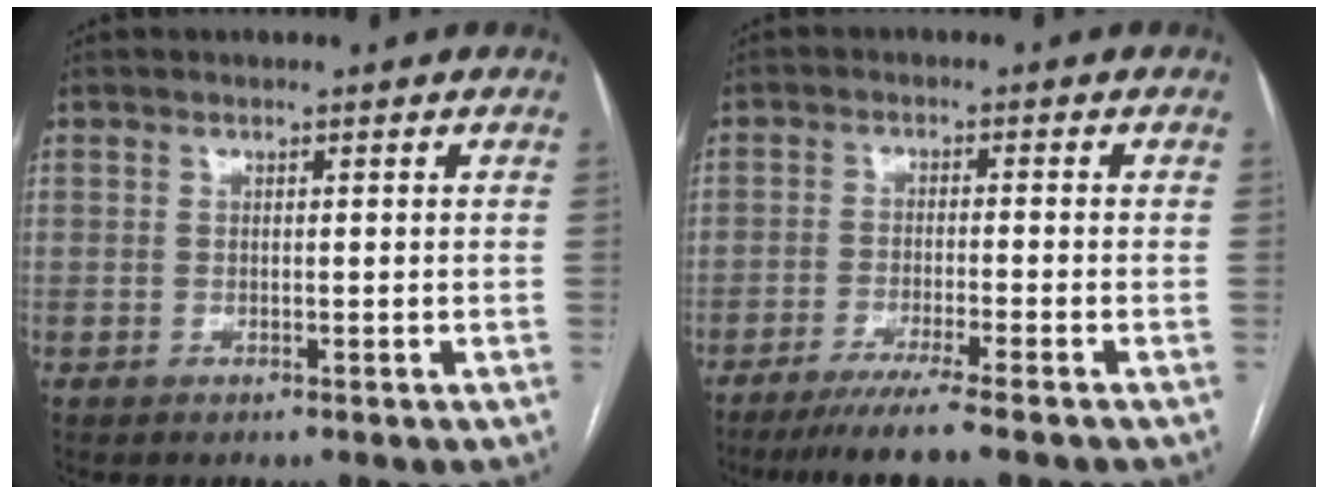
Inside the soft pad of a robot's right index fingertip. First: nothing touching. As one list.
[{"total": 8.2, "force": [-6.6, -1.1, 4.8], "torque": [-0.067, -0.023, -0.106]}]